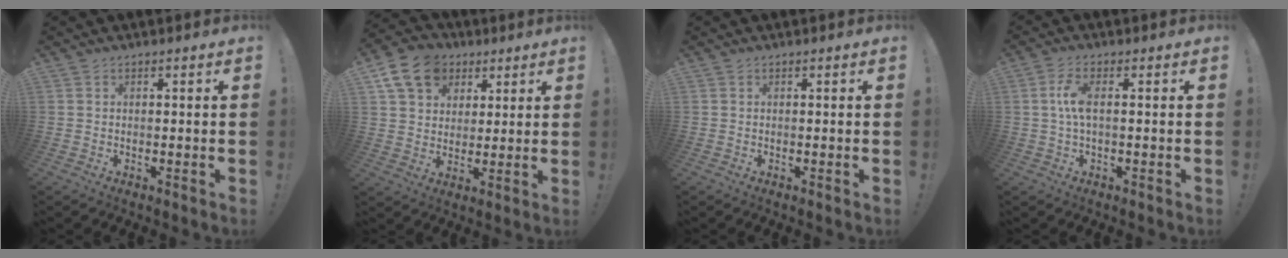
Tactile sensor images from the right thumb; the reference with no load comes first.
{"total": 13.7, "force": [6.3, 10.6, 6.1], "torque": [-0.092, -0.024, 0.125]}
{"total": 0.0}
{"total": 5.8, "force": [0.4, 1.9, 5.4], "torque": [-0.111, 0.004, 0.007]}